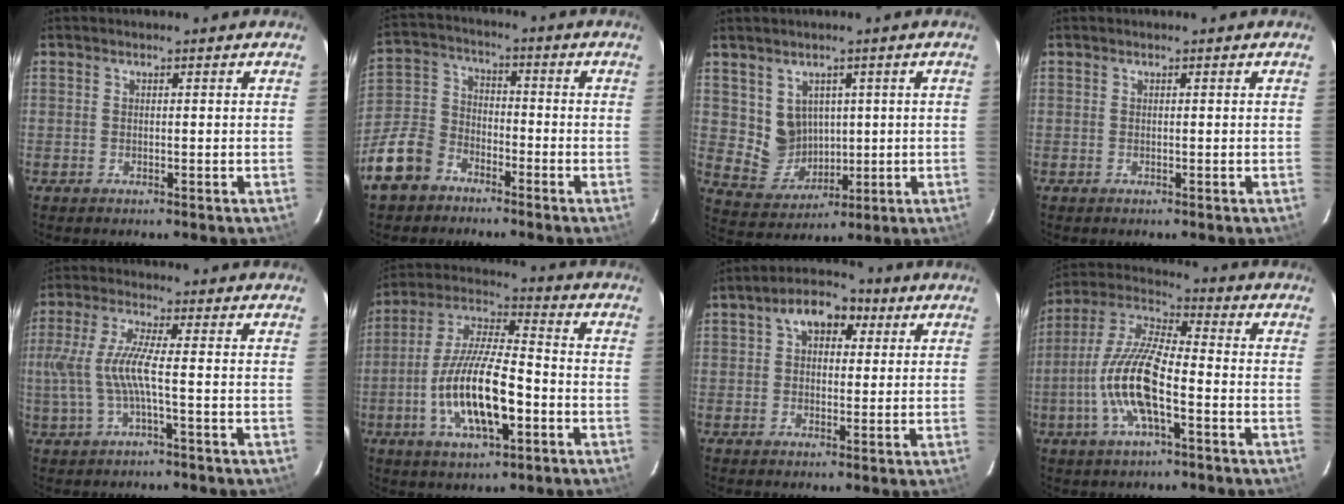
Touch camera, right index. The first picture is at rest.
{"total": 12.7, "force": [-8.1, 8.5, 4.7], "torque": [-0.132, 0.028, -0.153]}
{"total": 7.3, "force": [1.9, 6.8, 2.0], "torque": [-0.047, 0.002, 0.056]}
{"total": 0.0}
{"total": 7.9, "force": [-1.3, 0.8, 7.8], "torque": [-0.171, -0.001, -0.018]}
{"total": 16.3, "force": [-4.9, 5.1, 14.7], "torque": [-0.293, -0.004, -0.090]}
{"total": 7.5, "force": [2.8, 4.9, 4.9], "torque": [-0.079, 0.029, 0.042]}
{"total": 14.2, "force": [-4.4, 4.0, 12.9], "torque": [-0.268, -0.001, -0.091]}